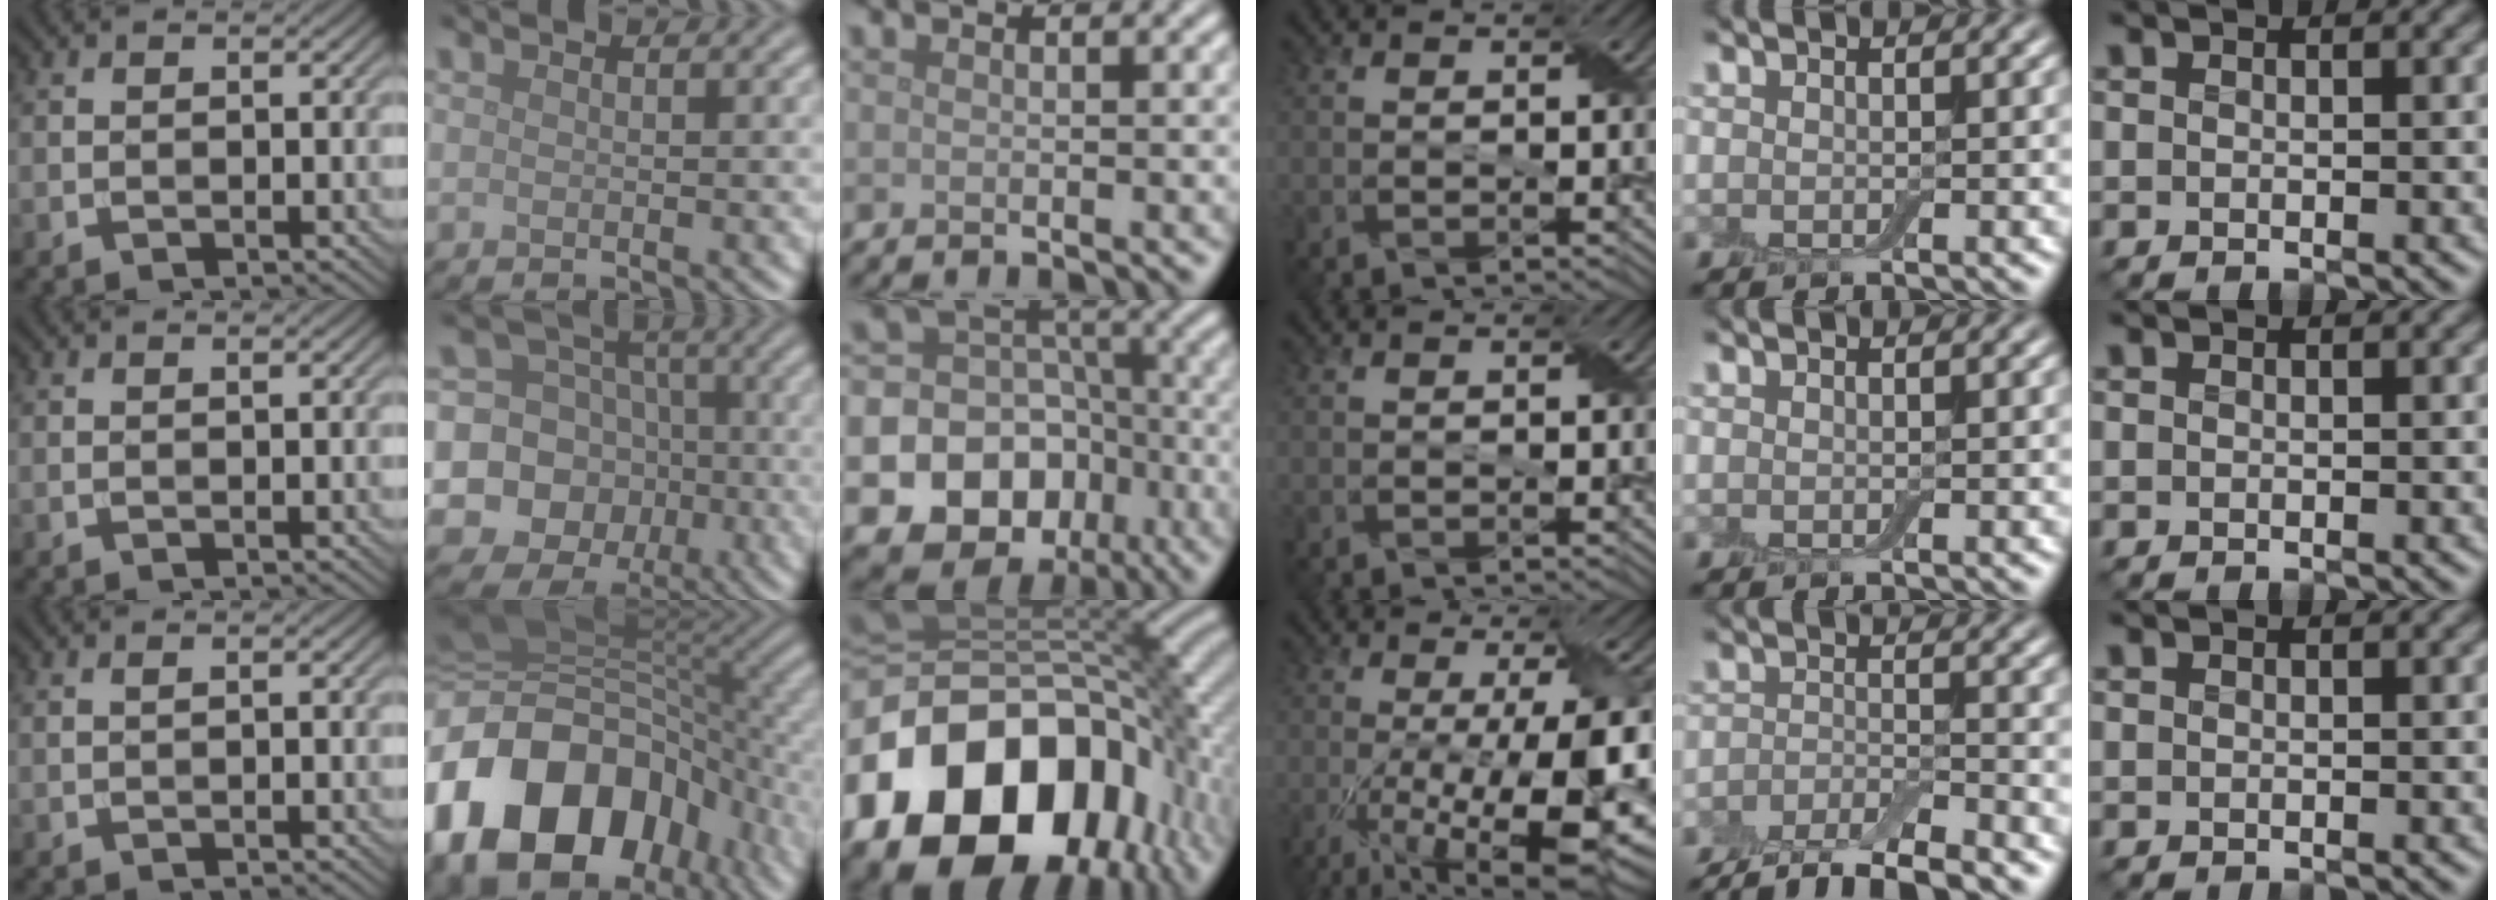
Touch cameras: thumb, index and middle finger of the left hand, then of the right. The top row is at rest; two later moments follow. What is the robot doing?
{"motion": "fold", "object": "cloth"}